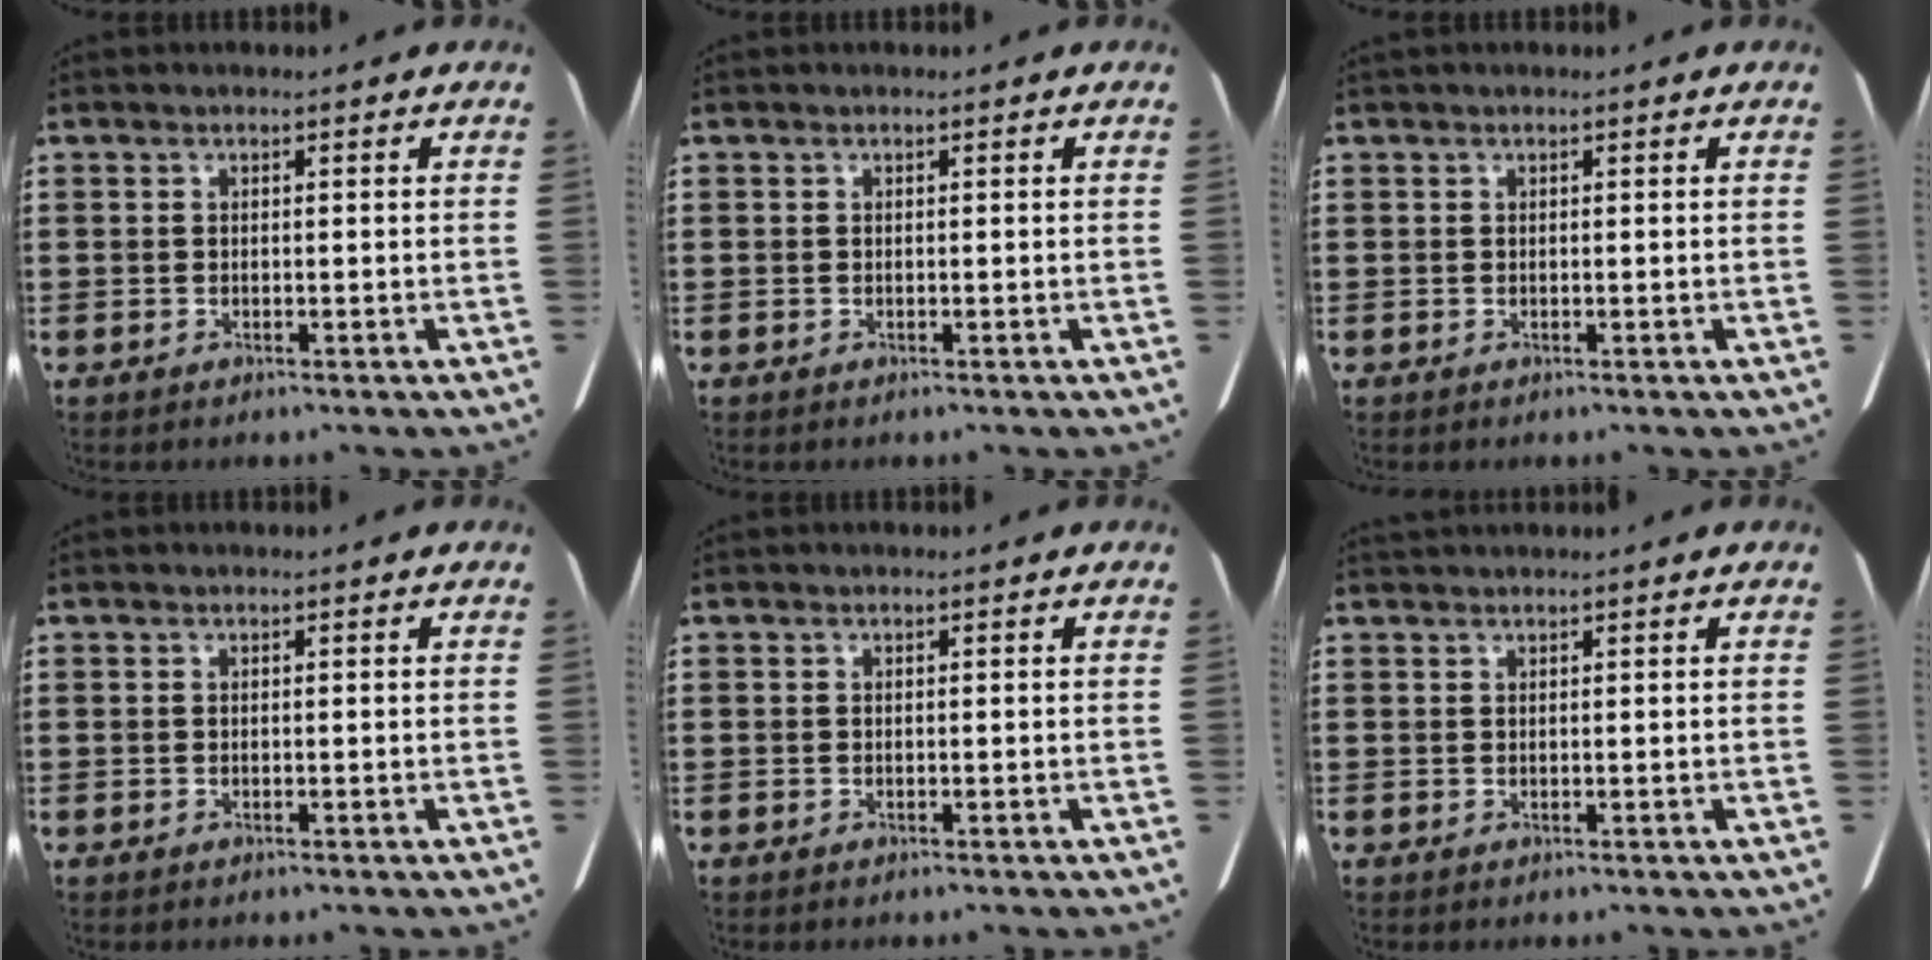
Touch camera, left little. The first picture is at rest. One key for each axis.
{"total": 0.0}
{"total": 0.0}
{"total": 0.0}
{"total": 0.0}
{"total": 0.6, "fx": 0.6, "fy": 0.0, "fz": 0.2, "tx": -0.005, "ty": 0.000, "tz": 0.011}